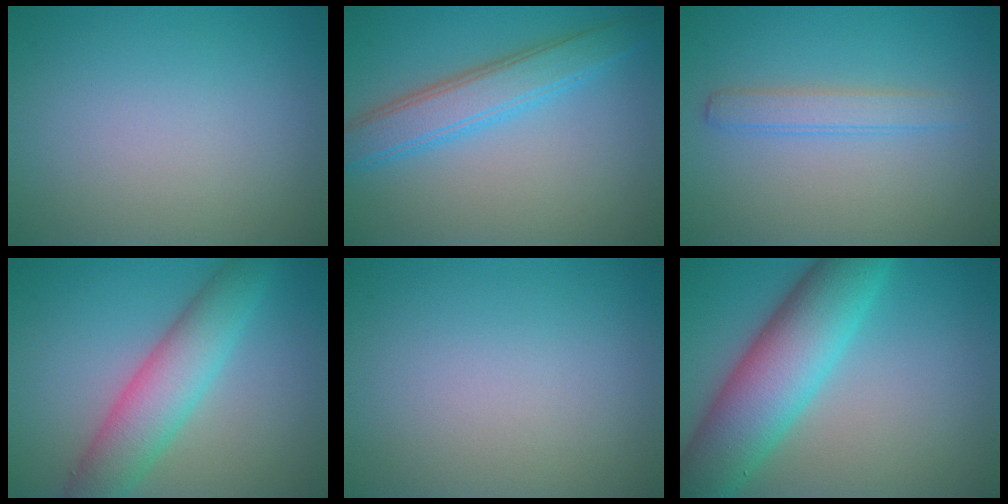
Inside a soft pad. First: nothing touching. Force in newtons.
{"total": 4.4, "press": 4.4, "slide": 0.1}
{"total": 2.1, "press": 2.1, "slide": 0.1}
{"total": 6.0, "press": 6.0, "slide": 0.0}
{"total": 0.0}
{"total": 9.7, "press": 9.7, "slide": 0.3}